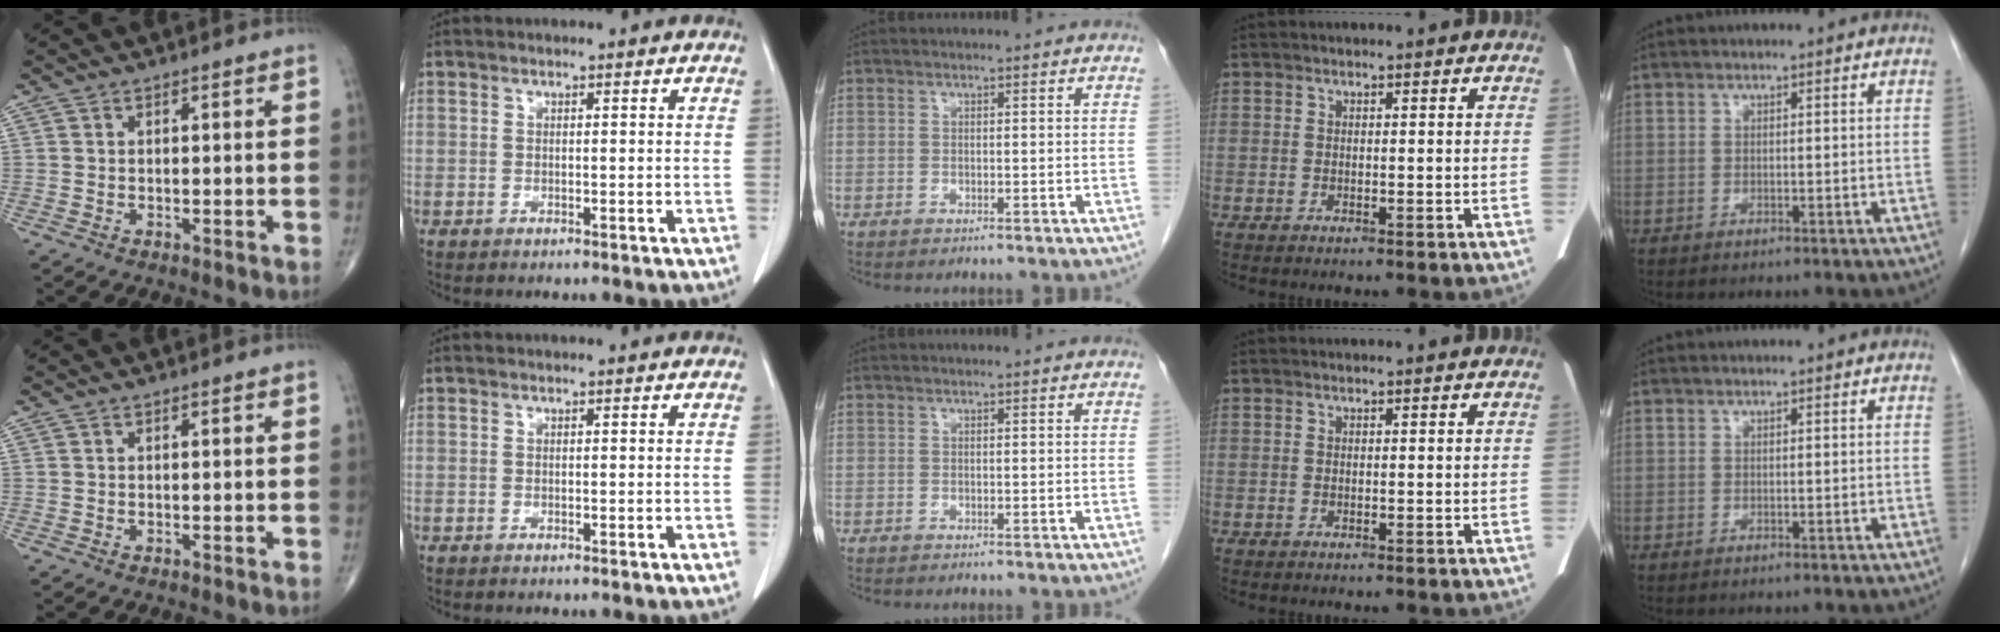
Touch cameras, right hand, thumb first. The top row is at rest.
{}